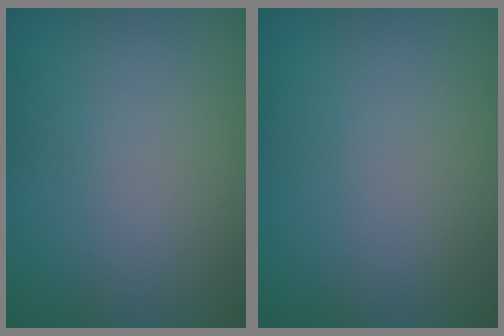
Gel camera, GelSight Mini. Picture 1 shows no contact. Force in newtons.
{"total": 0.0}